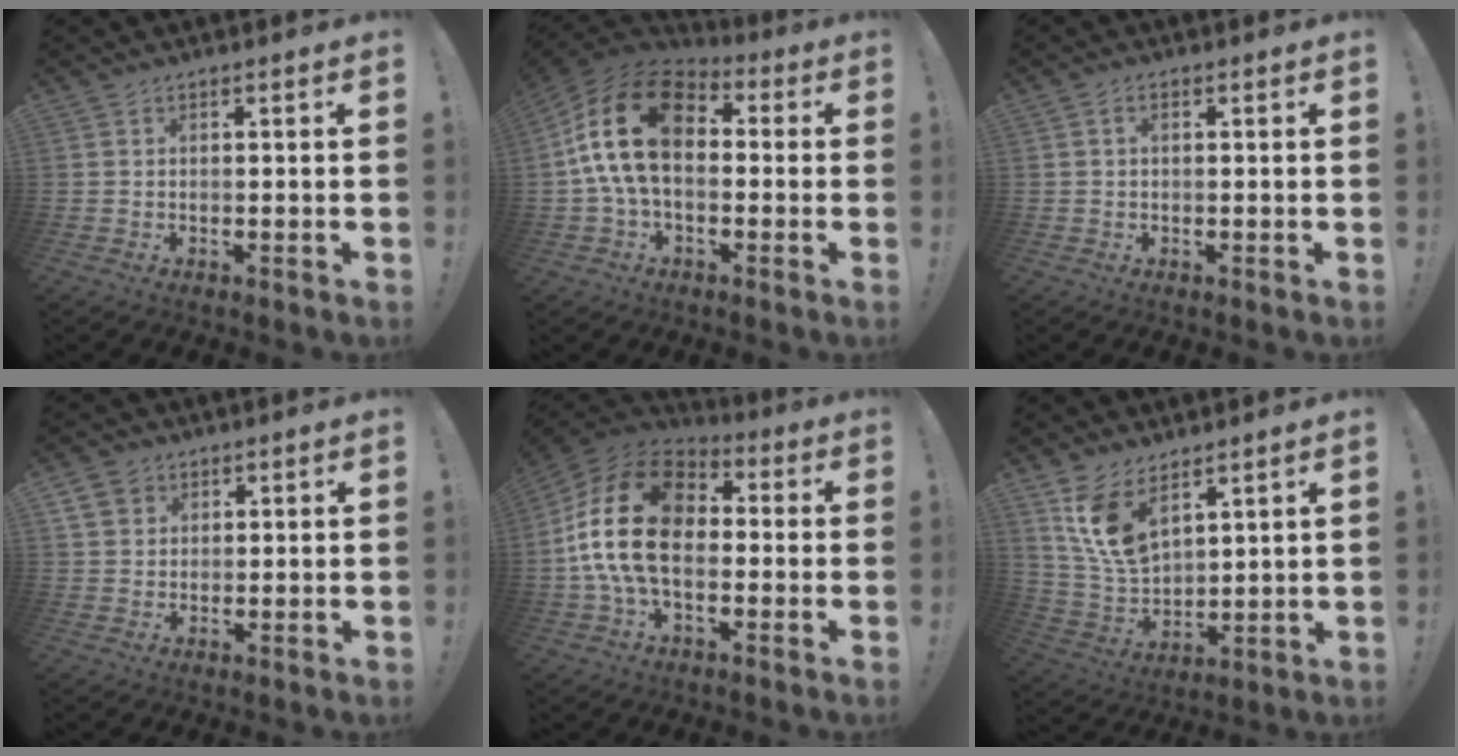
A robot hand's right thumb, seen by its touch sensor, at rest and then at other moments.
{"total": 19.5, "force": [3.1, 11.5, 15.4], "torque": [-0.292, 0.010, 0.059]}
{"total": 1.2, "force": [0.1, 0.7, 1.0], "torque": [-0.015, 0.001, 0.001]}
{"total": 5.1, "force": [2.8, 4.0, 1.2], "torque": [-0.018, -0.011, 0.055]}
{"total": 21.3, "force": [0.9, 13.4, 16.6], "torque": [-0.316, 0.020, 0.023]}
{"total": 12.2, "force": [7.7, 6.3, 7.0], "torque": [-0.152, -0.041, 0.151]}